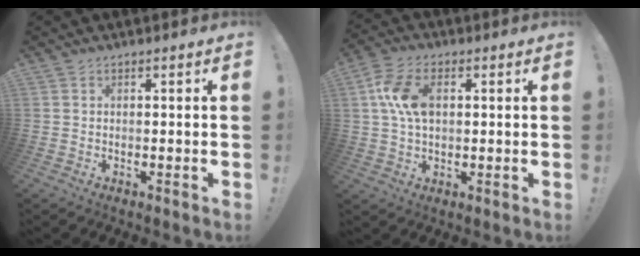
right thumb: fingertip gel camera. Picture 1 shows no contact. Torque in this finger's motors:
{"motor_torque": [0.11, 0.12, 0.48, 0.30, 0.05]}